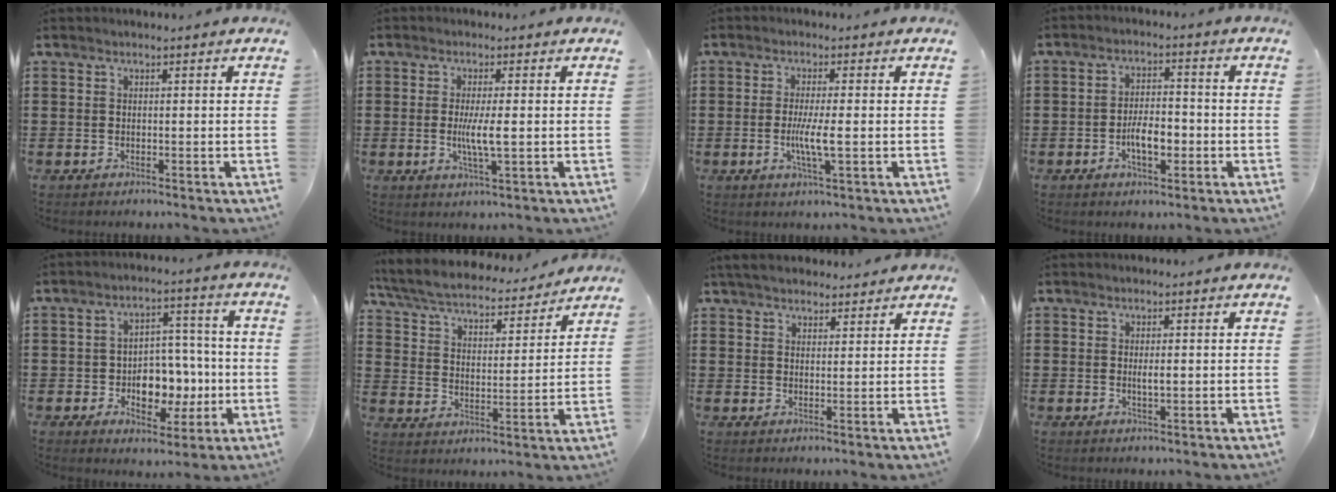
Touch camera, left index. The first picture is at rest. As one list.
[{"total": 4.7, "force": [-0.1, 0.6, 4.6], "torque": [-0.088, -0.006, -0.006]}, {"total": 4.9, "force": [-0.6, 0.4, 4.9], "torque": [-0.092, -0.005, -0.015]}, {"total": 5.3, "force": [-1.5, 2.4, 4.5], "torque": [-0.077, 0.003, -0.031]}, {"total": 7.6, "force": [-1.3, 5.8, 4.8], "torque": [-0.072, 0.013, -0.022]}, {"total": 5.9, "force": [5.5, 0.7, 2.2], "torque": [-0.068, -0.035, 0.090]}, {"total": 4.0, "force": [3.8, 1.0, 0.9], "torque": [-0.029, -0.003, 0.072]}, {"total": 1.6, "force": [0.1, 0.3, 1.6], "torque": [-0.029, -0.002, 0.002]}]